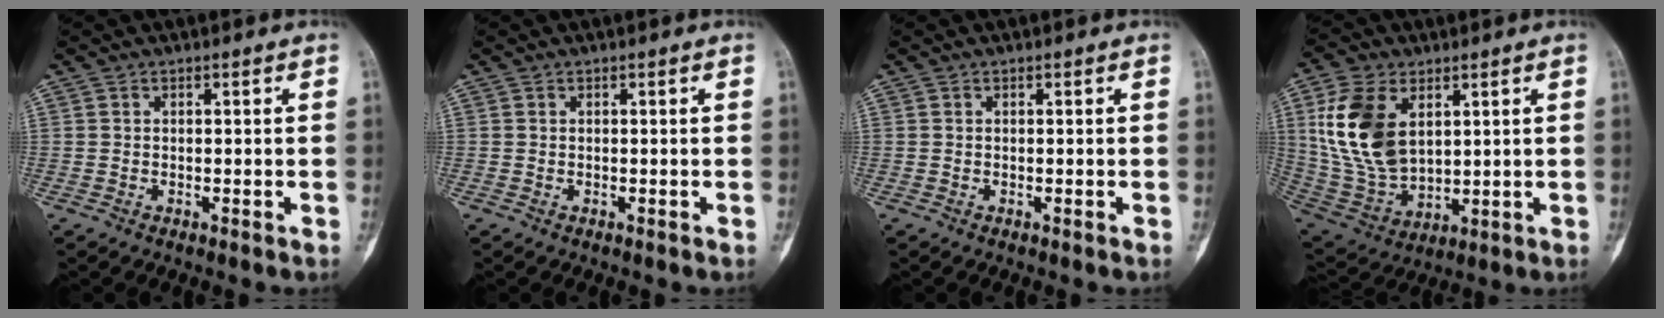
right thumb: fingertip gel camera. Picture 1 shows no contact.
{"total": 0.0}
{"total": 0.0}
{"total": 16.0, "force": [4.7, 9.9, 11.7], "torque": [-0.221, -0.017, 0.105]}